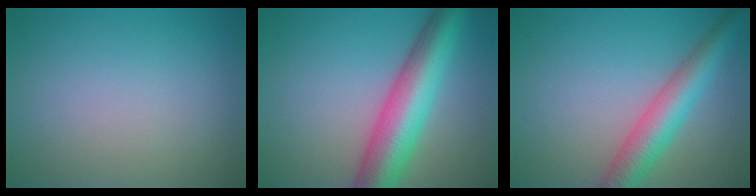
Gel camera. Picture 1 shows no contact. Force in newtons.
{"total": 8.2, "press": 8.2, "slide": 0.3}
{"total": 5.3, "press": 5.3, "slide": 0.1}